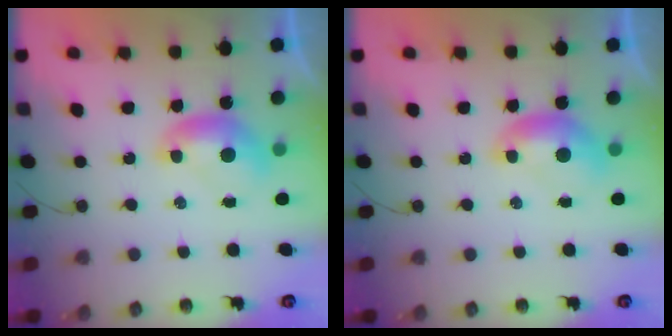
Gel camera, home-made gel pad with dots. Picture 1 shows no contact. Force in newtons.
{"total": 0.0}